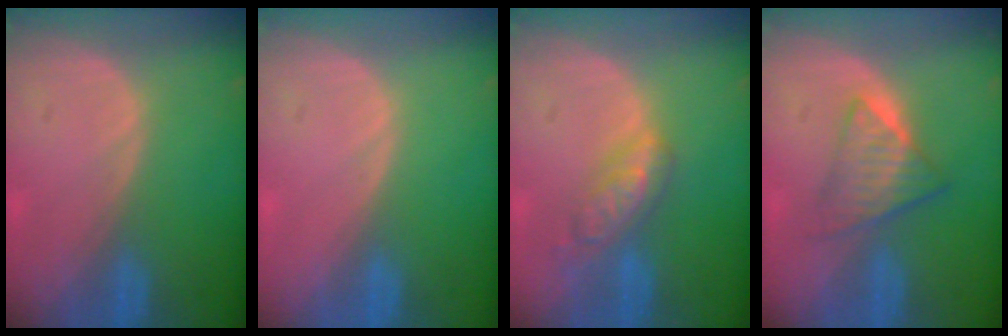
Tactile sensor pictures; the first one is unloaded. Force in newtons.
{"total": 0.0}
{"total": 5.9, "press": 5.1, "slide": 2.9}
{"total": 6.2, "press": 5.4, "slide": 3.0}